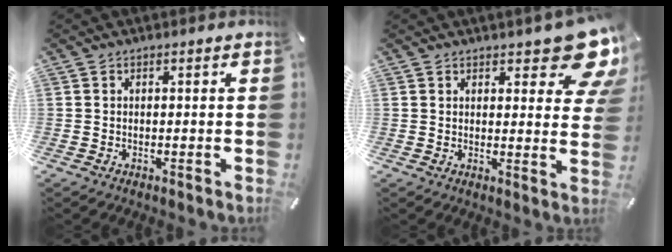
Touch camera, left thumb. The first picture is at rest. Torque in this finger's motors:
{"motor_torque": [2.53, 2.48, 0.37, -0.32, 0.11]}